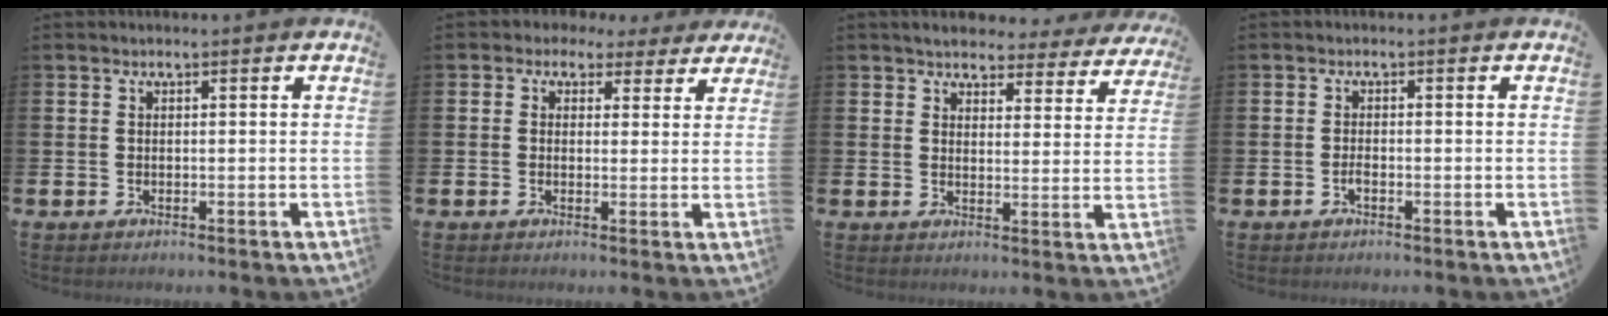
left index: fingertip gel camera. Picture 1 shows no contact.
{"total": 2.6, "force": [1.6, 2.0, 0.3], "torque": [-0.010, -0.008, 0.022]}
{"total": 4.2, "force": [4.1, 1.0, 0.4], "torque": [-0.025, -0.024, 0.069]}
{"total": 1.1, "force": [-0.6, 0.4, 0.8], "torque": [-0.016, -0.002, -0.012]}